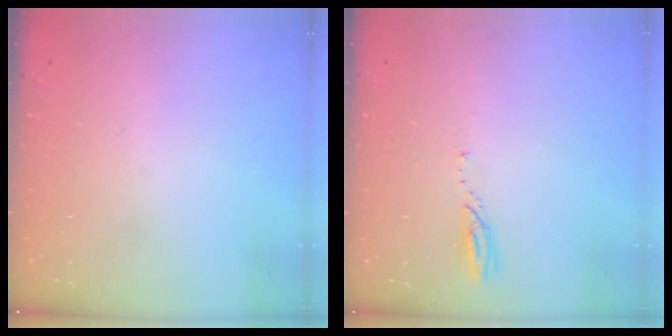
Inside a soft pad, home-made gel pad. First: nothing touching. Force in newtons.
{"total": 3.1, "press": 3.1, "slide": 0.2}